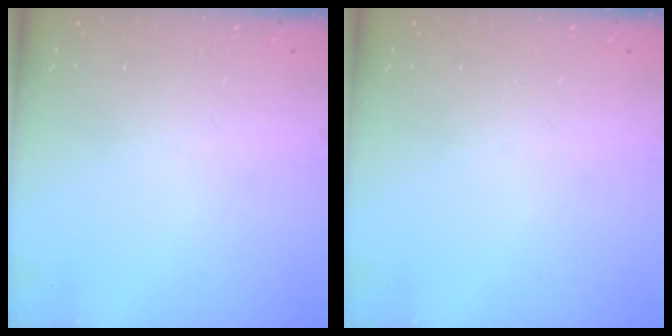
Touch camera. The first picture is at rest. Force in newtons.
{"total": 0.0}